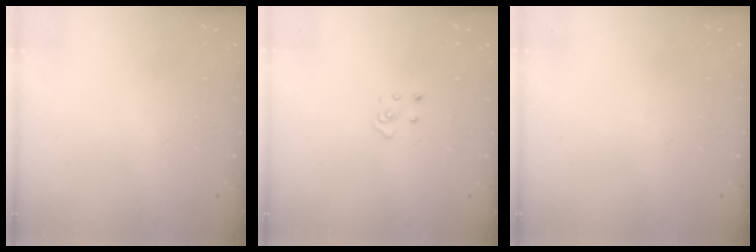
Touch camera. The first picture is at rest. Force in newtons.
{"total": 2.5, "press": 2.4, "slide": 0.3}
{"total": 0.0}